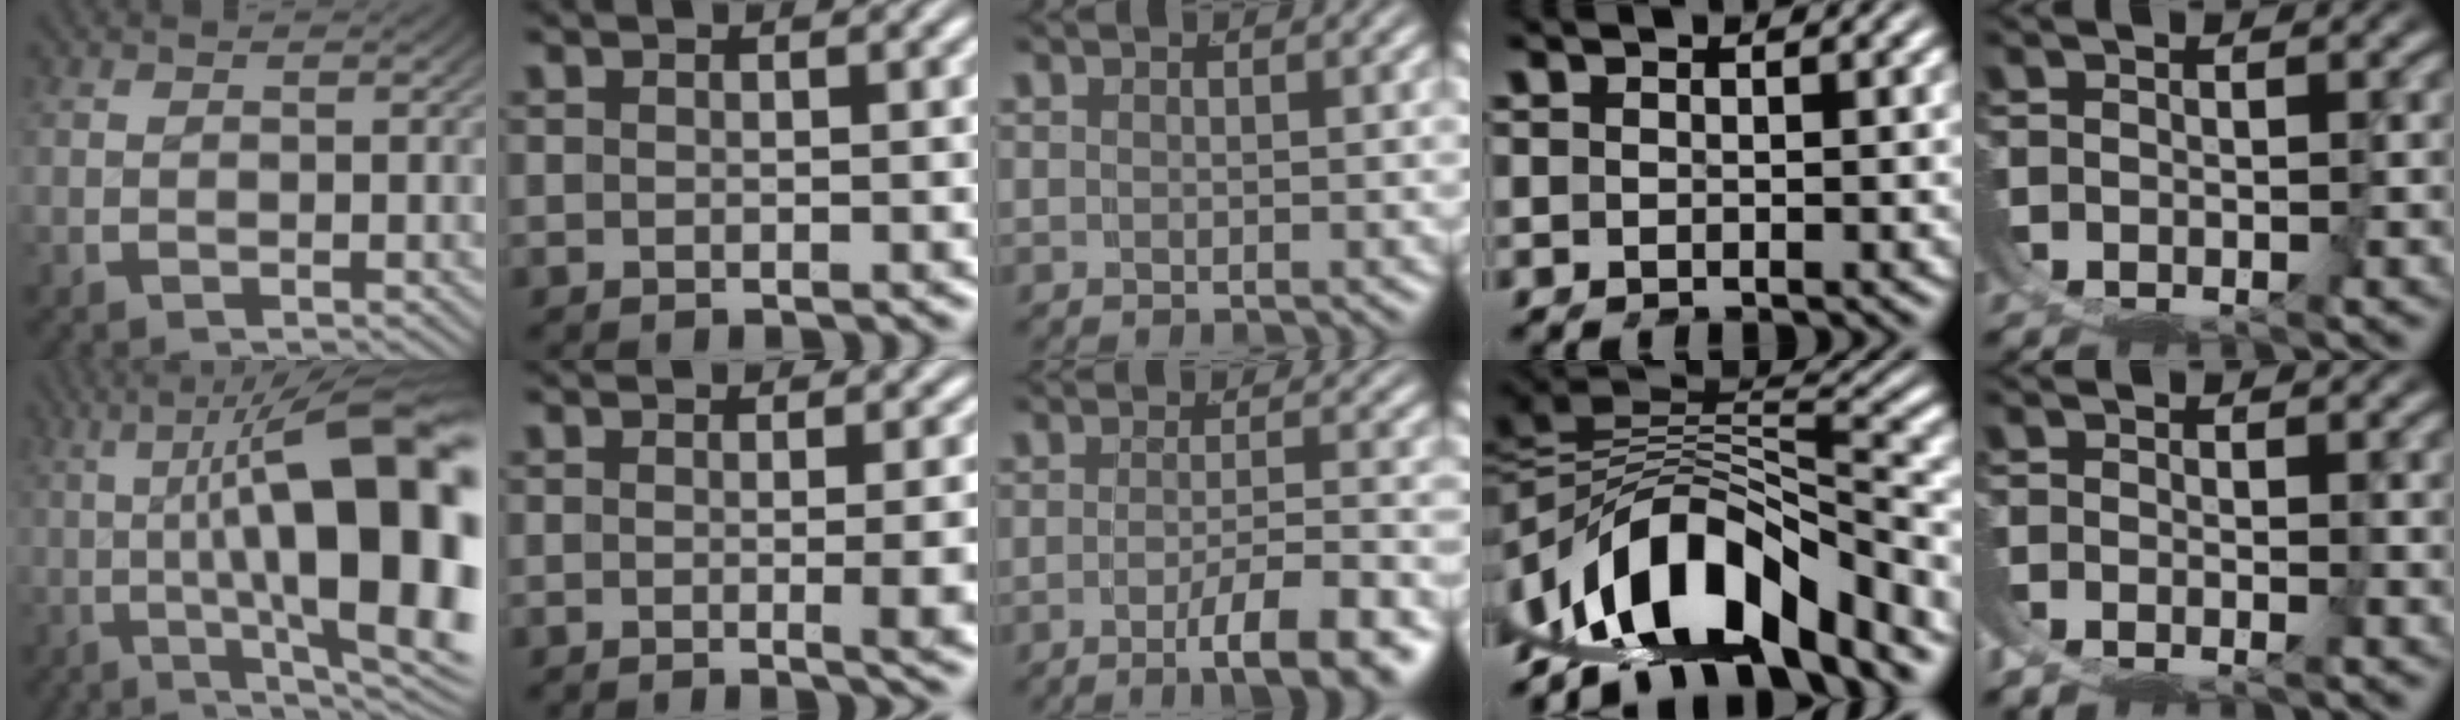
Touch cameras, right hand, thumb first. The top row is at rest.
{"thumb": {"total": 18.0, "force": [0.3, 8.5, 15.9], "torque": [-0.223, -0.040, 0.018]}, "index": {"total": 3.0, "force": [-0.5, 0.0, 3.0], "torque": [-0.030, 0.005, -0.013]}, "middle": {"total": 6.2, "force": [-4.1, 0.9, 4.6], "torque": [-0.061, -0.013, -0.060]}, "ring": {"total": 13.7, "force": [-2.5, 9.2, 9.8], "torque": [-0.174, -0.020, -0.030]}, "little": {"total": 2.3, "force": [-1.0, 1.7, 1.1], "torque": [-0.025, -0.004, -0.018]}}